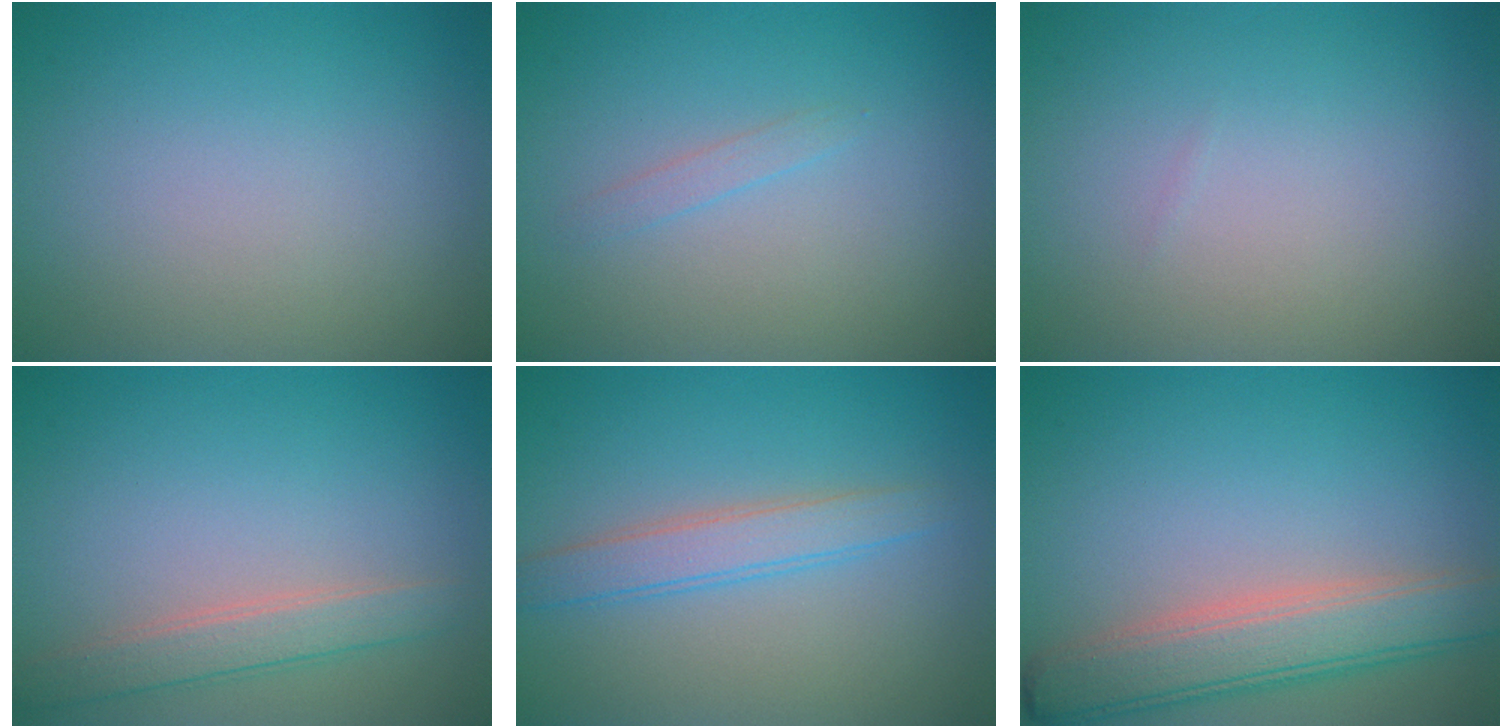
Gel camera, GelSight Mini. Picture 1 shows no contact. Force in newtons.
{"total": 0.8, "press": 0.8, "slide": 0.1}
{"total": 0.0}
{"total": 2.6, "press": 2.6, "slide": 0.1}
{"total": 2.8, "press": 2.7, "slide": 0.1}
{"total": 5.6, "press": 5.6, "slide": 0.3}